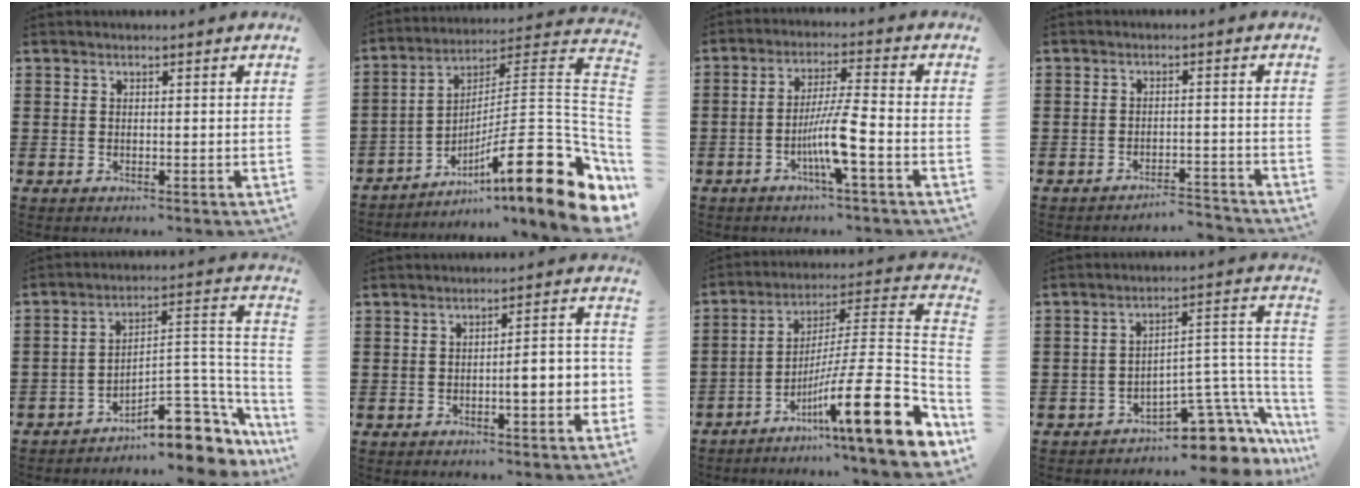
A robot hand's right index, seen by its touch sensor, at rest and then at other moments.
{"total": 17.0, "force": [-7.1, 3.7, 15.0], "torque": [-0.217, -0.008, -0.120]}
{"total": 7.3, "force": [-3.1, 0.2, 6.6], "torque": [-0.129, -0.007, -0.063]}
{"total": 3.4, "force": [-3.4, 0.2, 0.1], "torque": [-0.008, 0.000, -0.072]}
{"total": 11.1, "force": [-8.0, 3.9, 6.6], "torque": [-0.066, 0.018, -0.147]}
{"total": 4.7, "force": [-1.5, 0.7, 4.4], "torque": [-0.066, -0.002, -0.029]}
{"total": 17.0, "force": [-7.3, 1.8, 15.3], "torque": [-0.247, -0.018, -0.130]}
{"total": 9.3, "force": [-6.7, 3.7, 5.3], "torque": [-0.059, 0.007, -0.122]}